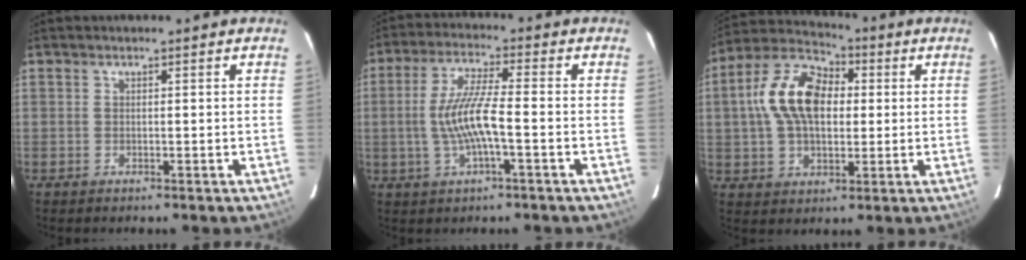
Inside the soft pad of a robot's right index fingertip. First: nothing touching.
{"total": 9.0, "force": [-1.9, 1.1, 8.7], "torque": [-0.177, 0.001, -0.032]}
{"total": 15.1, "force": [2.1, 9.3, 11.7], "torque": [-0.229, 0.029, 0.030]}